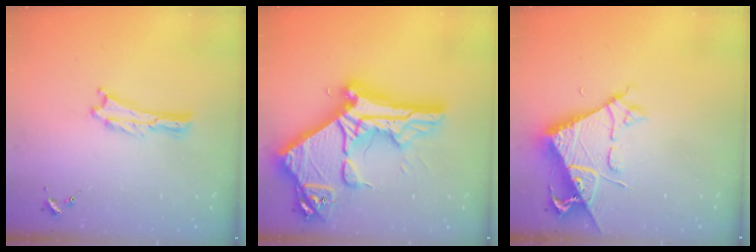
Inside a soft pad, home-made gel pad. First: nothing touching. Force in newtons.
{"total": 21.7, "press": 21.6, "slide": 2.2}
{"total": 7.5, "press": 7.5, "slide": 0.7}